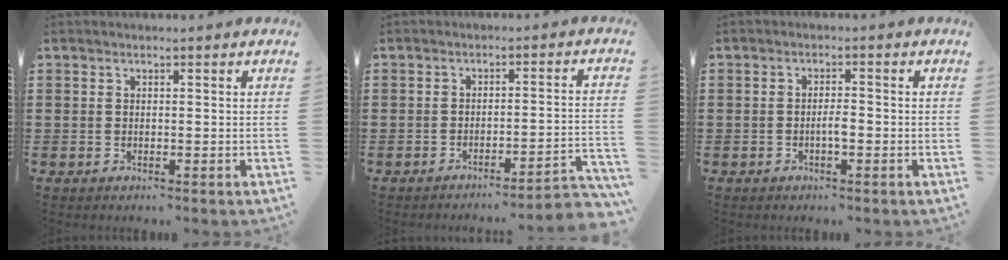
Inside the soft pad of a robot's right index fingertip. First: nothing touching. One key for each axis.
{"total": 3.7, "fx": -3.2, "fy": -0.4, "fz": 1.8, "tx": -0.033, "ty": -0.014, "tz": -0.067}
{"total": 2.4, "fx": -0.8, "fy": 0.6, "fz": 2.1, "tx": -0.039, "ty": 0.004, "tz": -0.014}